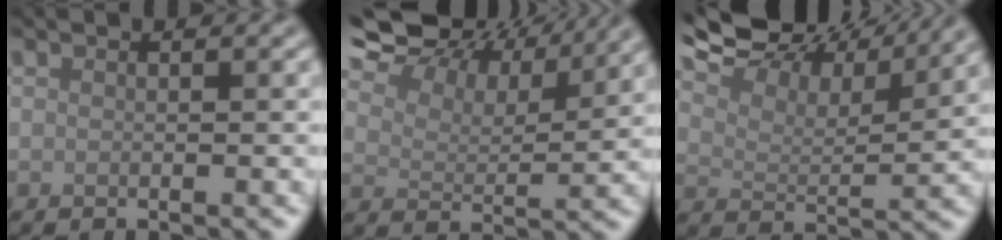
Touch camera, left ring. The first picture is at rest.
{"total": 11.2, "force": [8.9, 4.4, 5.2], "torque": [-0.104, 0.010, 0.115]}
{"total": 11.7, "force": [9.9, 3.5, 5.1], "torque": [-0.103, 0.012, 0.124]}